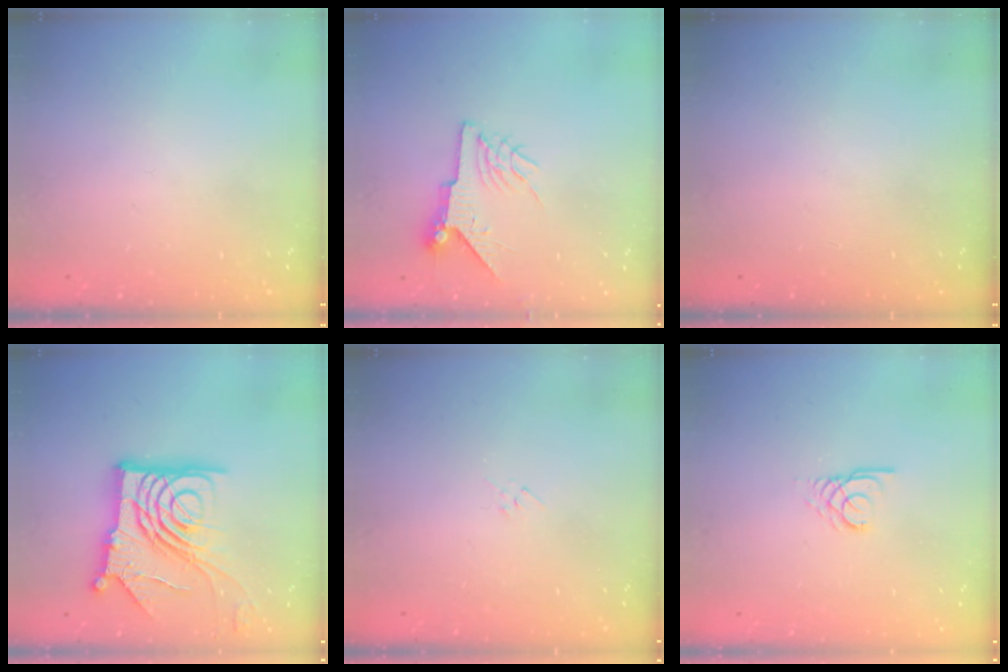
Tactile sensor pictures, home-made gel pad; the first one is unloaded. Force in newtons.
{"total": 7.2, "press": 7.2, "slide": 0.9}
{"total": 0.0}
{"total": 20.3, "press": 20.2, "slide": 2.3}
{"total": 2.9, "press": 2.9, "slide": 0.6}
{"total": 2.2, "press": 2.2, "slide": 0.2}